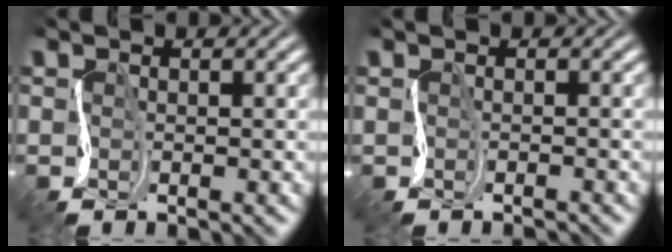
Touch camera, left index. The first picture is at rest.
{"total": 0.7, "force": [-0.4, 0.1, 0.5], "torque": [-0.012, -0.013, -0.016]}